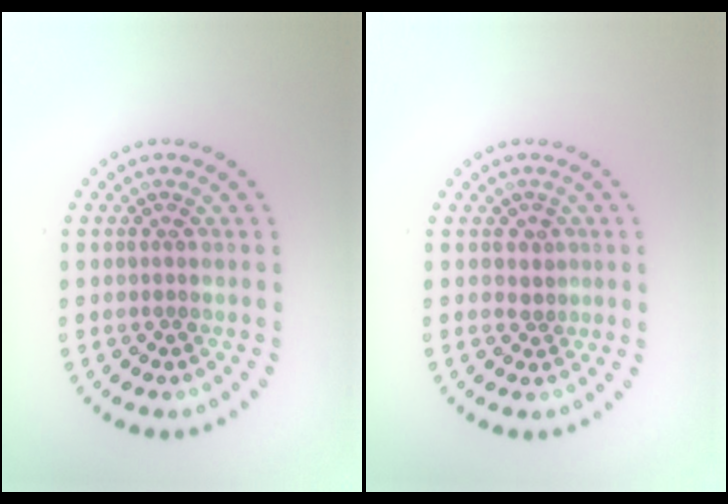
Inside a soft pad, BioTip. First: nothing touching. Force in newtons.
{"total": 1.1, "press": 0.7, "slide": 0.9}